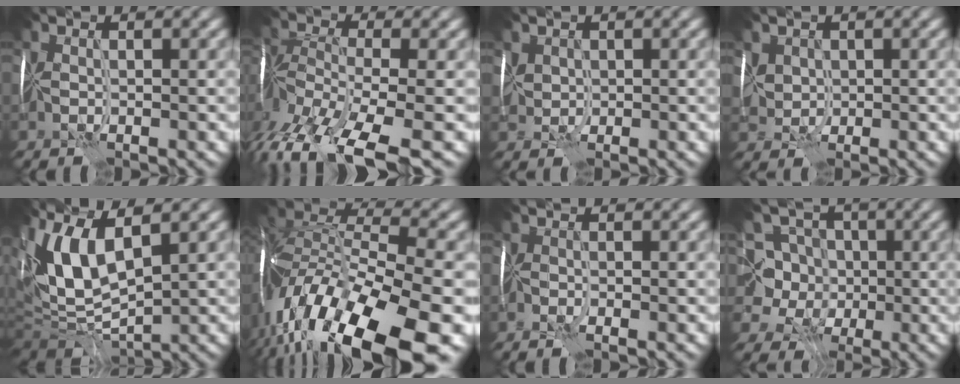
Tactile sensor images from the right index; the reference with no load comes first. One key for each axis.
{"total": 12.2, "fx": -7.4, "fy": 5.5, "fz": 8.0, "tx": -0.194, "ty": -0.016, "tz": -0.114}
{"total": 1.1, "fx": 0.4, "fy": 1.0, "fz": -0.1, "tx": -0.008, "ty": 0.006, "tz": 0.009}
{"total": 1.7, "fx": 0.7, "fy": 1.6, "fz": -0.1, "tx": -0.013, "ty": 0.006, "tz": 0.014}
{"total": 8.2, "fx": 2.2, "fy": 4.3, "fz": 6.7, "tx": -0.165, "ty": 0.008, "tz": 0.036}
{"total": 17.2, "fx": -9.2, "fy": 7.1, "fz": 12.6, "tx": -0.254, "ty": -0.015, "tz": -0.148}
{"total": 1.6, "fx": -1.0, "fy": 0.6, "fz": 1.1, "tx": -0.008, "ty": 0.000, "tz": -0.015}
{"total": 7.3, "fx": 0.6, "fy": 7.2, "fz": 1.5, "tx": -0.033, "ty": 0.040, "tz": -0.027}